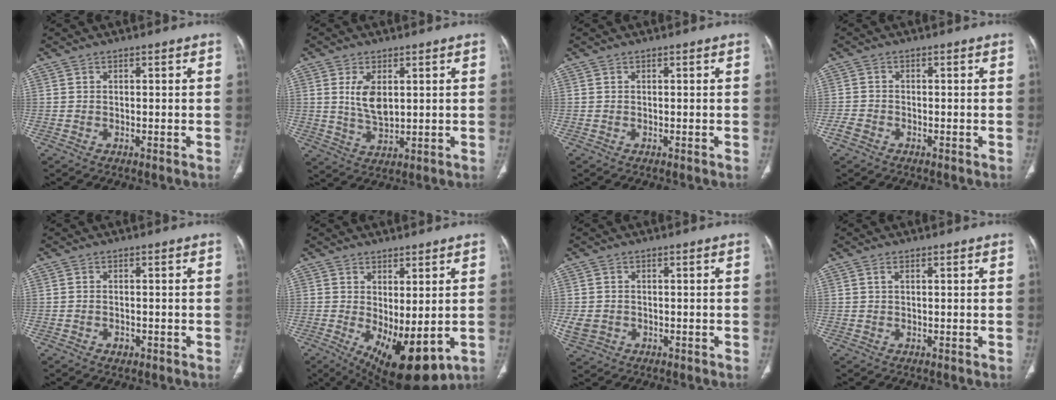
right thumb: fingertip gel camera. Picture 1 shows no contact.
{"total": 6.5, "force": [1.6, 3.4, 5.3], "torque": [-0.094, -0.012, 0.039]}
{"total": 0.0}
{"total": 2.4, "force": [-1.5, 1.6, 0.9], "torque": [-0.022, 0.007, -0.029]}
{"total": 1.4, "force": [-0.7, 1.0, 0.7], "torque": [-0.009, 0.005, -0.009]}
{"total": 12.4, "force": [-2.1, 5.2, 11.0], "torque": [-0.162, -0.019, -0.008]}
{"total": 4.1, "force": [-0.9, 3.5, 2.0], "torque": [-0.044, 0.004, -0.007]}
{"total": 0.7, "force": [0.3, 0.3, 0.6], "torque": [-0.016, 0.007, 0.006]}